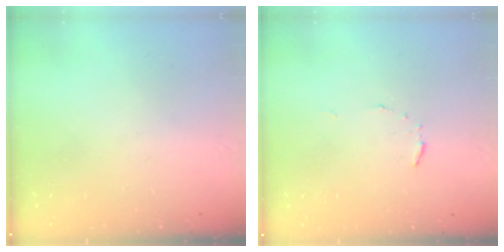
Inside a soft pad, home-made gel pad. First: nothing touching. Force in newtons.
{"total": 3.8, "press": 3.8, "slide": 0.3}